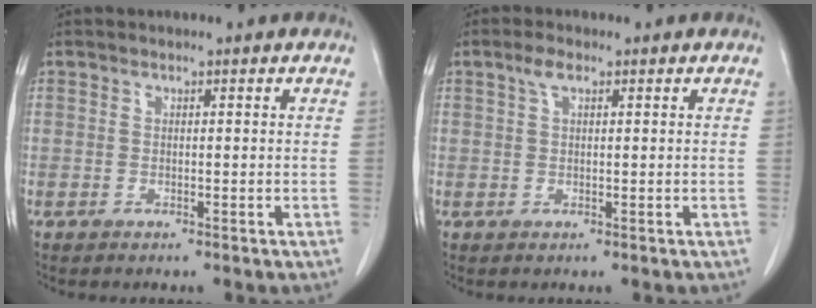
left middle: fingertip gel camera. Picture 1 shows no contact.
{"total": 2.8, "force": [1.6, 1.0, 2.1], "torque": [-0.050, 0.009, 0.033]}